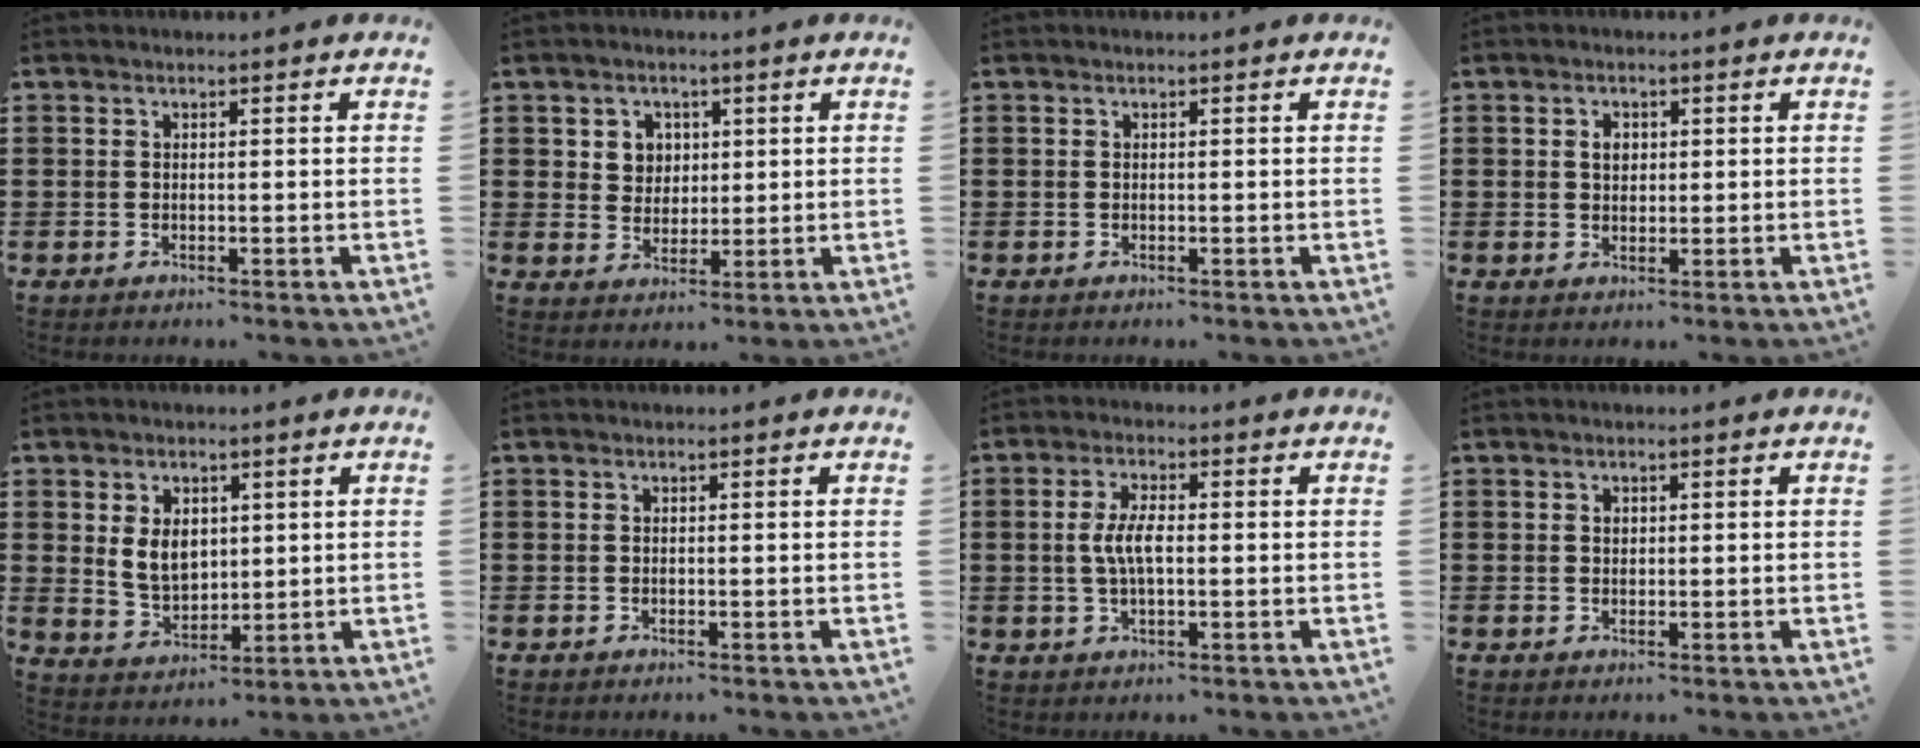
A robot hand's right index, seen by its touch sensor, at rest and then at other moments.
{"total": 3.7, "force": [1.4, 3.4, 0.8], "torque": [-0.032, 0.012, 0.025]}
{"total": 0.0}
{"total": 2.1, "force": [0.5, 1.5, 1.4], "torque": [-0.031, 0.008, 0.009]}
{"total": 5.8, "force": [1.4, 4.1, 3.8], "torque": [-0.077, 0.009, 0.023]}
{"total": 0.0}
{"total": 4.8, "force": [0.0, 1.7, 4.5], "torque": [-0.099, -0.001, -0.007]}
{"total": 0.7, "force": [0.3, 0.5, 0.3], "torque": [-0.008, 0.001, 0.007]}